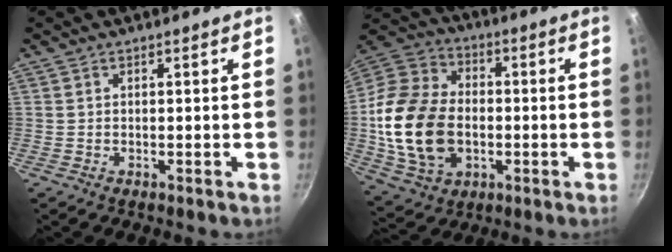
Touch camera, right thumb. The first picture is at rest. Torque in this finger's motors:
{"motor_torque": [-0.32, 1.35, 1.87, -0.29, 0.50]}